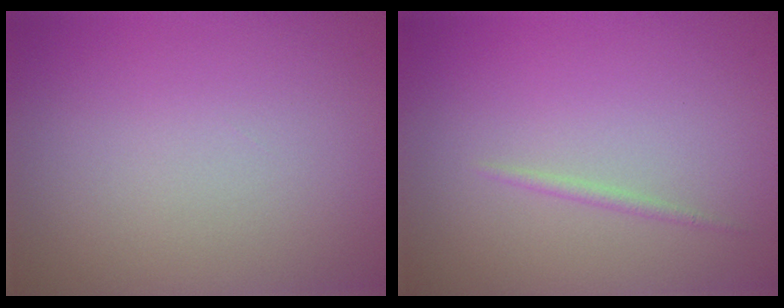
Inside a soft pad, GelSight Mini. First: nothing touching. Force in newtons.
{"total": 0.6, "press": 0.6, "slide": 0.0}